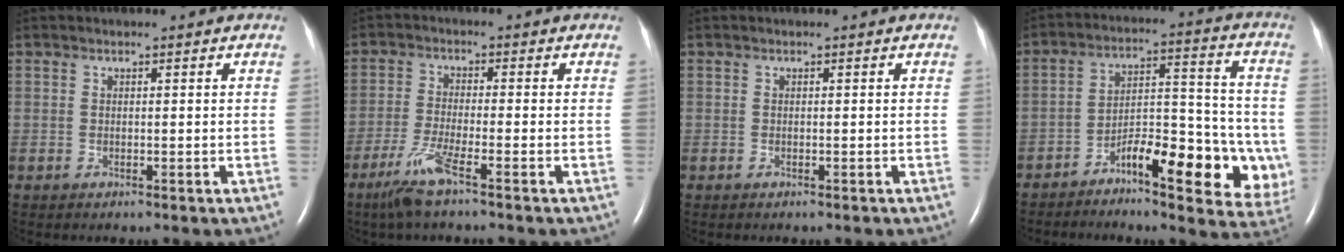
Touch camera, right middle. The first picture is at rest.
{"total": 5.6, "force": [-3.7, -0.2, 4.3], "torque": [-0.096, -0.014, -0.078]}
{"total": 0.0}
{"total": 14.8, "force": [-6.2, 4.1, 12.8], "torque": [-0.171, 0.023, -0.087]}